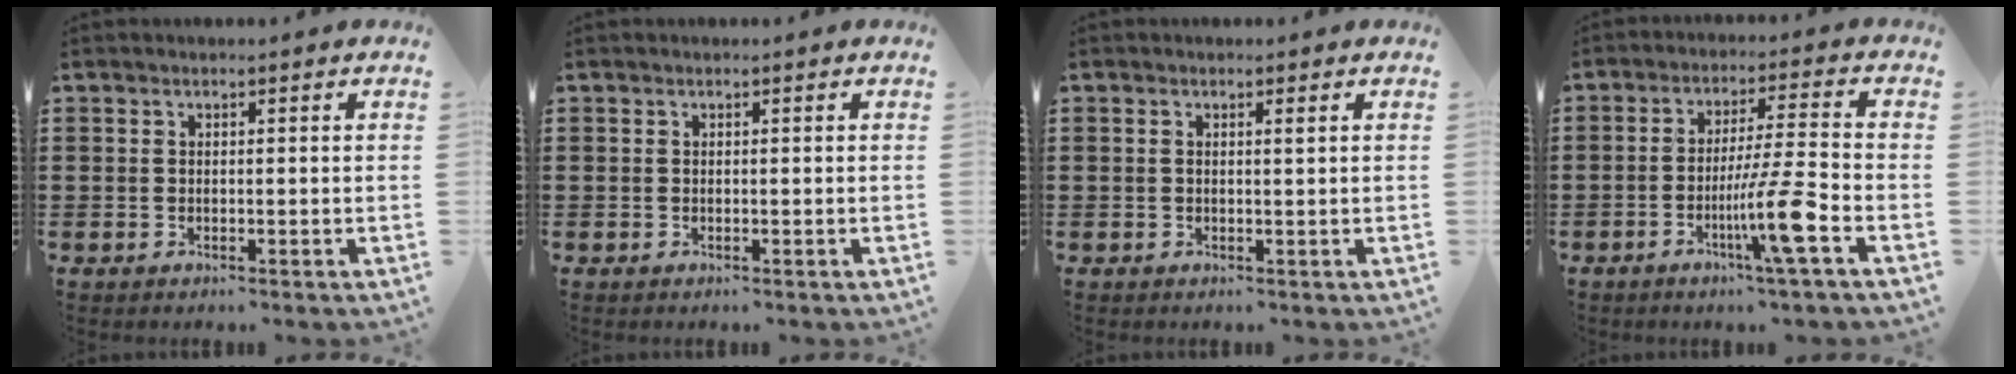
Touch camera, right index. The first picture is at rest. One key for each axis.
{"total": 0.0}
{"total": 0.8, "fx": 0.2, "fy": 0.0, "fz": 0.7, "tx": -0.014, "ty": -0.001, "tz": 0.004}
{"total": 10.4, "fx": -4.1, "fy": -0.2, "fz": 9.6, "tx": -0.176, "ty": -0.011, "tz": -0.077}